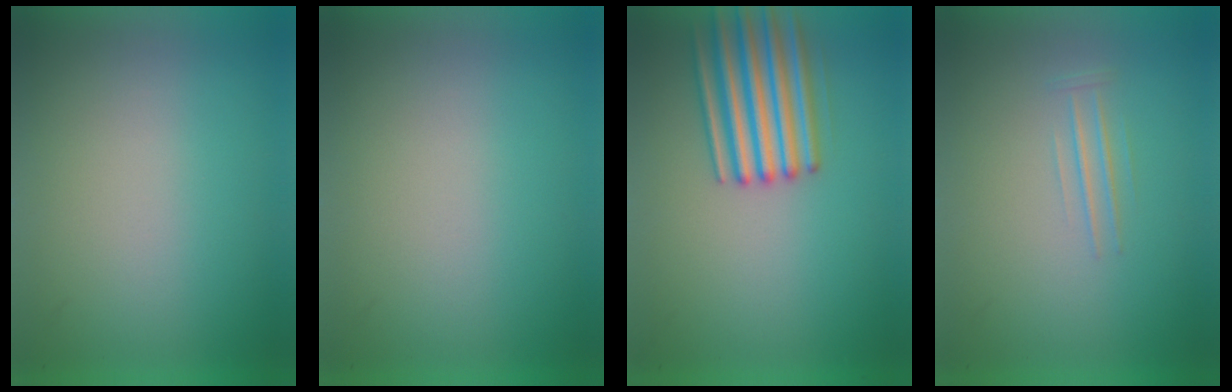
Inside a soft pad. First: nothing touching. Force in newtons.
{"total": 0.0}
{"total": 4.7}
{"total": 1.2}